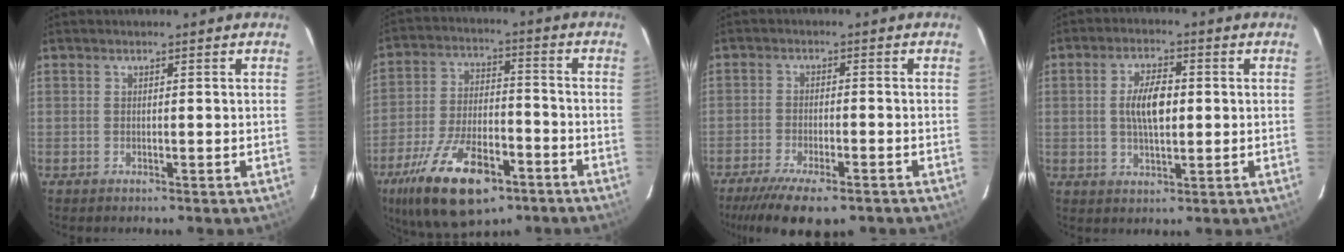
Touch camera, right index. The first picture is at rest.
{"total": 19.6, "force": [-11.7, 8.5, 13.2], "torque": [-0.265, -0.025, -0.192]}
{"total": 13.0, "force": [-9.8, 3.4, 7.8], "torque": [-0.169, -0.044, -0.159]}
{"total": 7.0, "force": [0.4, 3.0, 6.3], "torque": [-0.118, 0.006, 0.009]}